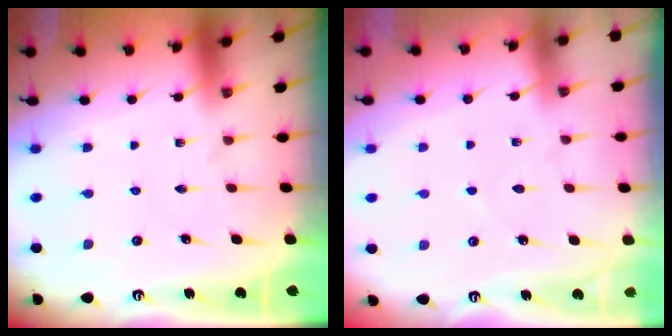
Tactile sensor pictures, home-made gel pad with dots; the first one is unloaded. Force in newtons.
{"total": 2.3, "press": 2.3, "slide": 0.3}